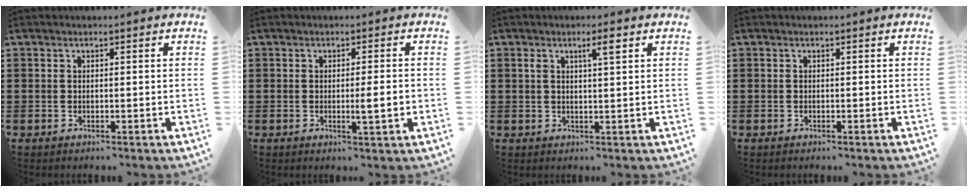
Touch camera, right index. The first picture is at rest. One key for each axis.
{"total": 3.9, "fx": -0.5, "fy": 0.3, "fz": 3.8, "tx": -0.055, "ty": -0.005, "tz": -0.012}
{"total": 3.1, "fx": 1.5, "fy": 0.4, "fz": 2.7, "tx": -0.040, "ty": -0.004, "tz": 0.020}
{"total": 0.0}